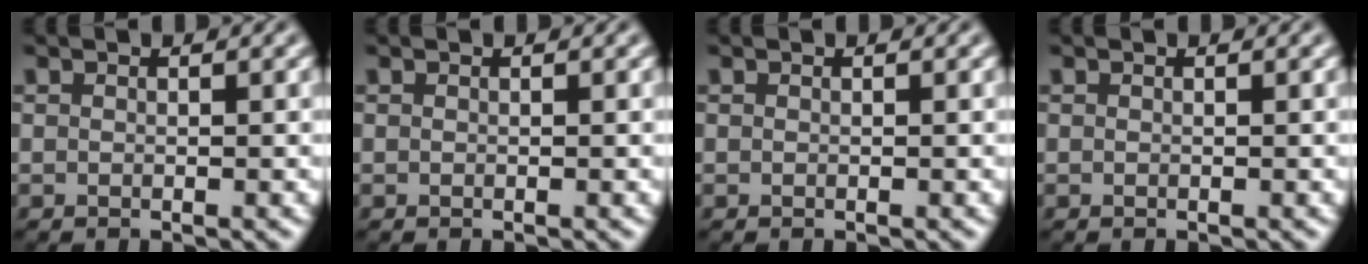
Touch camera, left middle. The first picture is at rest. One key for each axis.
{"total": 0.0}
{"total": 0.0}
{"total": 0.0}